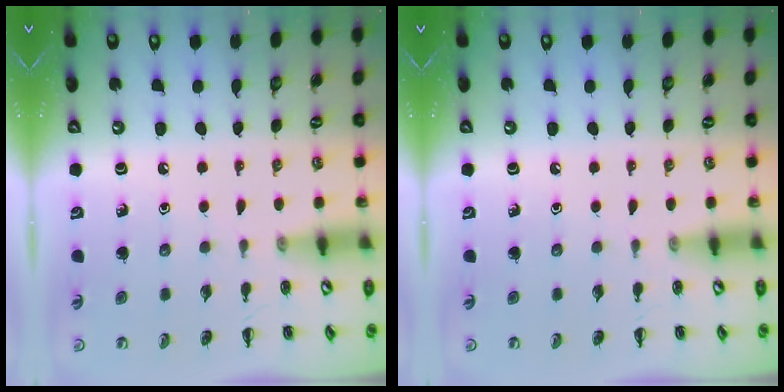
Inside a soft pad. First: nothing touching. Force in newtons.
{"total": 0.0}